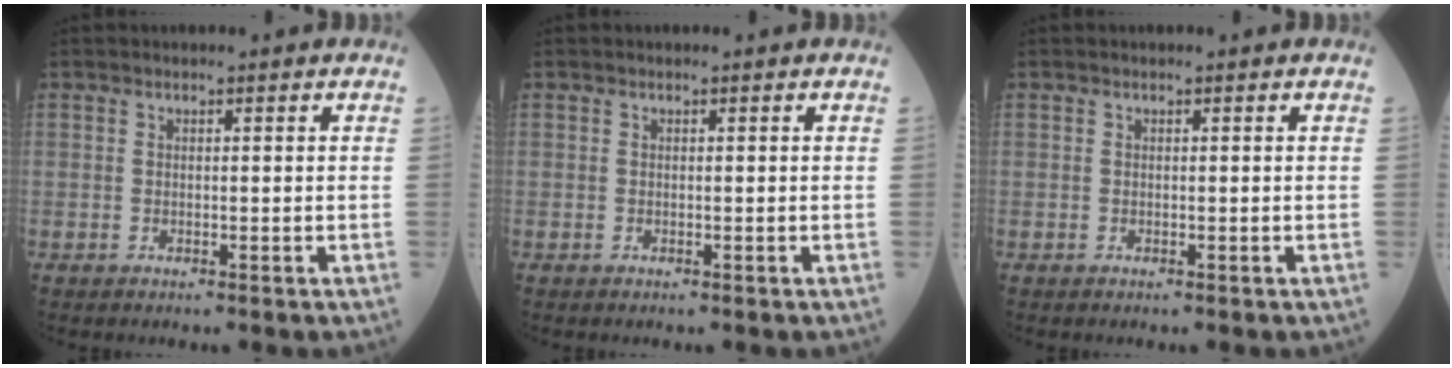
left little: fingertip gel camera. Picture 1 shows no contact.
{"total": 0.0}
{"total": 0.0}